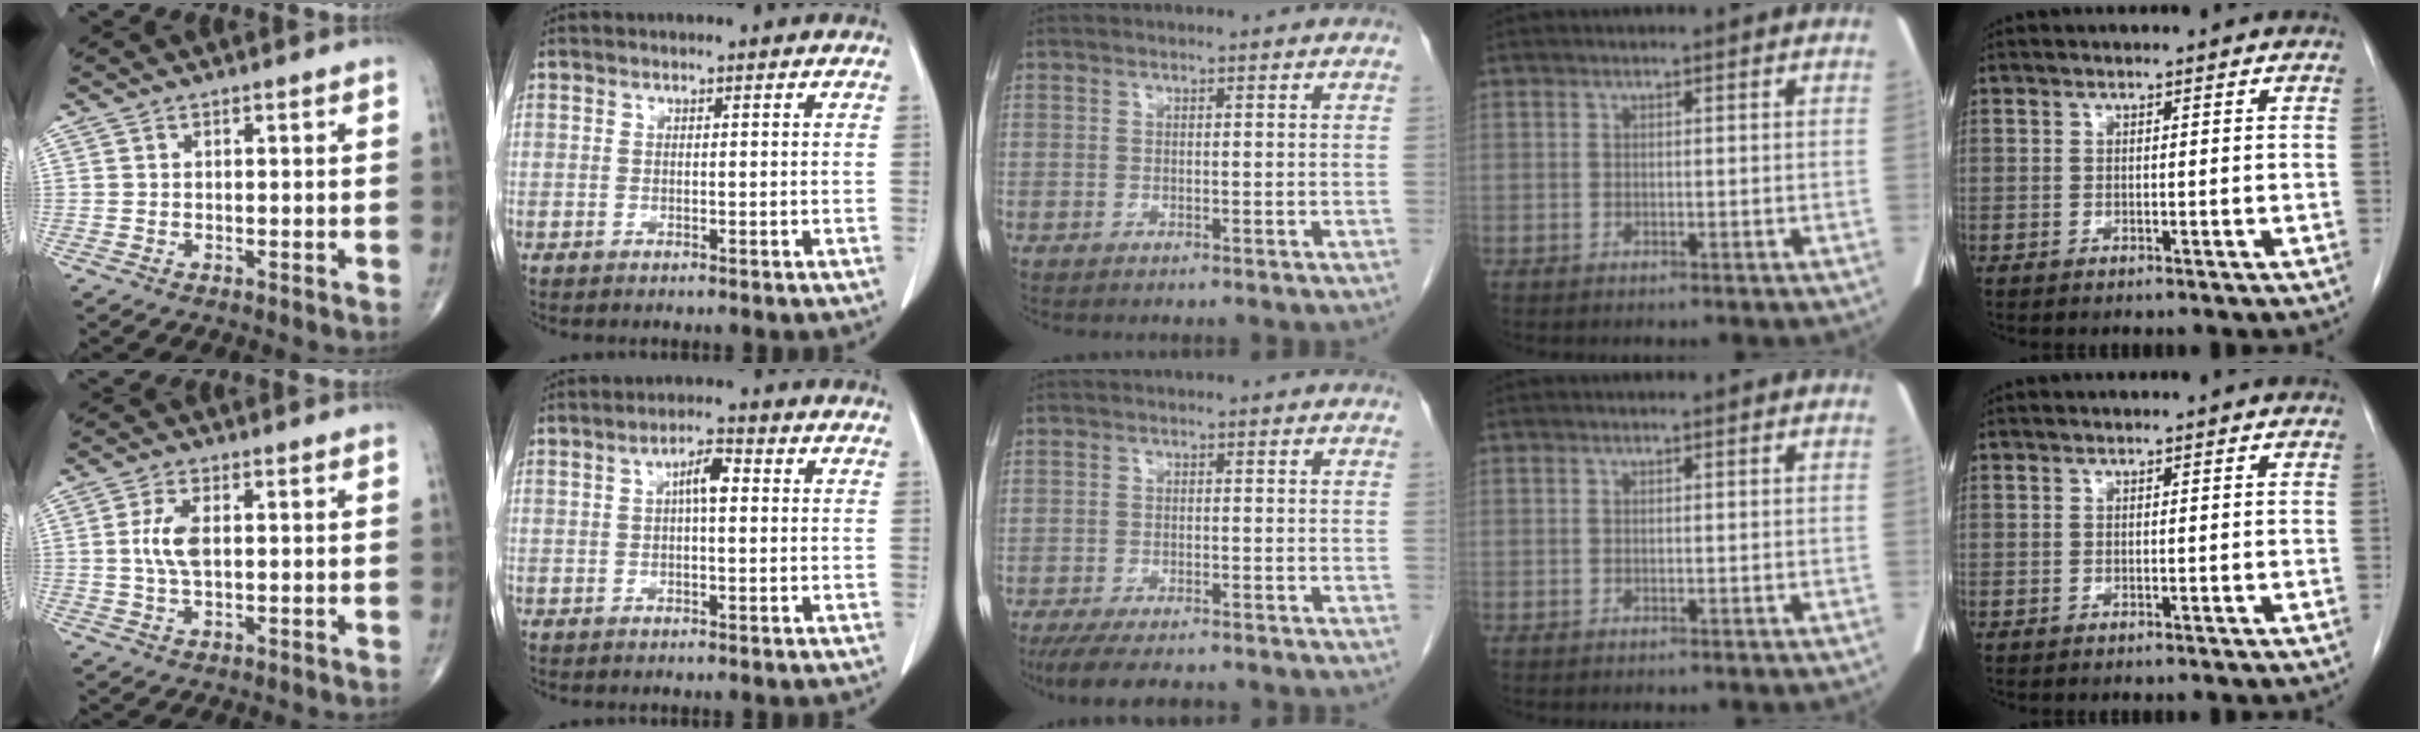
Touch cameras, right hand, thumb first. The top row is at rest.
{"thumb": {"total": 5.4, "force": [0.5, 2.5, 4.7], "torque": [-0.104, 0.002, 0.009]}, "index": {"total": 3.8, "force": [0.6, 1.1, 3.6], "torque": [-0.065, 0.011, 0.007]}, "middle": {"total": 8.4, "force": [-7.1, 1.9, 4.2], "torque": [-0.063, -0.015, -0.108]}}